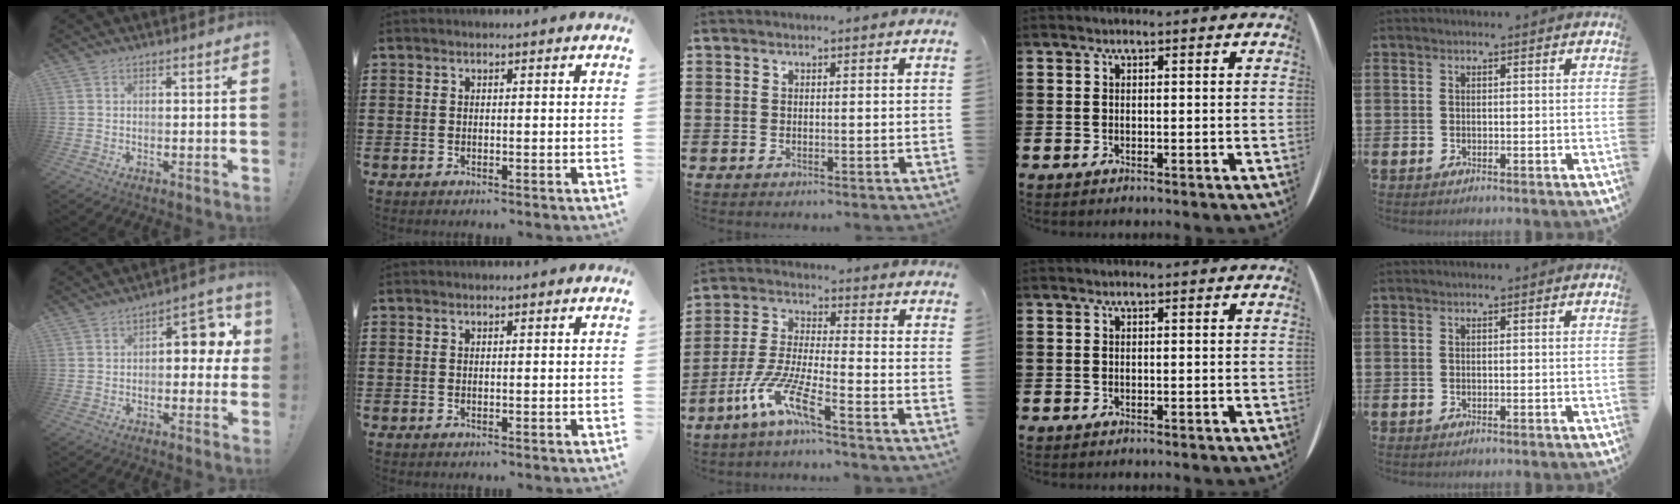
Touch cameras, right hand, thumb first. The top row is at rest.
{"thumb": {"total": 8.5, "force": [1.2, 5.0, 6.8], "torque": [-0.072, -0.007, 0.016]}, "middle": {"total": 8.8, "force": [-5.9, 1.0, 6.4], "torque": [-0.150, -0.014, -0.117]}}